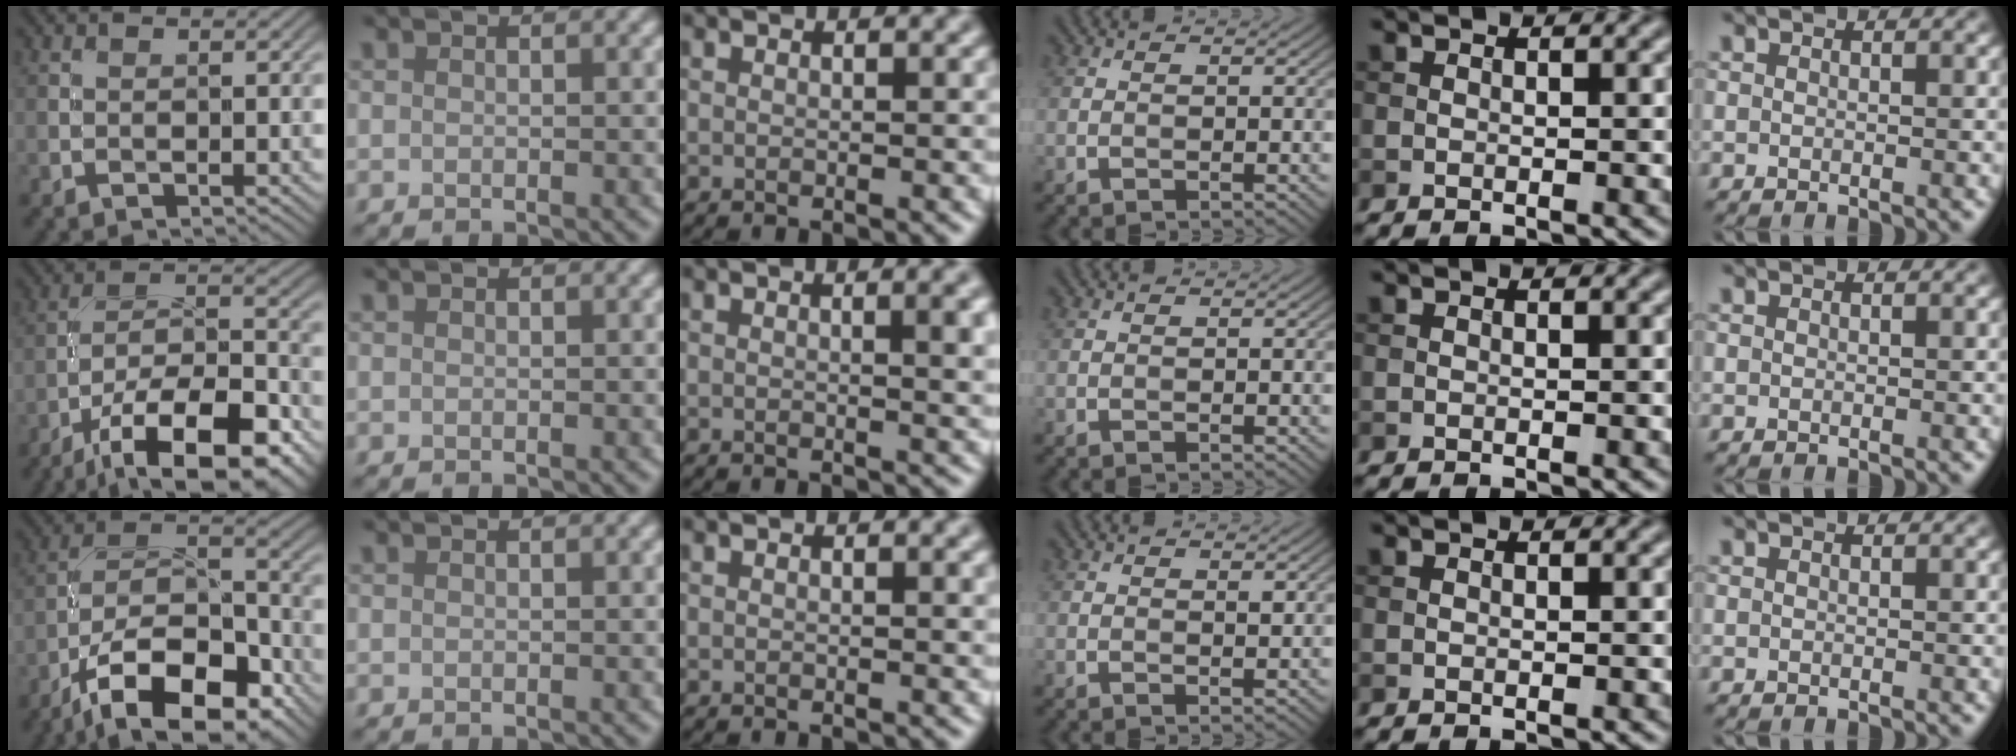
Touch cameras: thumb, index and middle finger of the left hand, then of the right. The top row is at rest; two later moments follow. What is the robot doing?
{"motion": "screw", "object": "medicine bottle"}